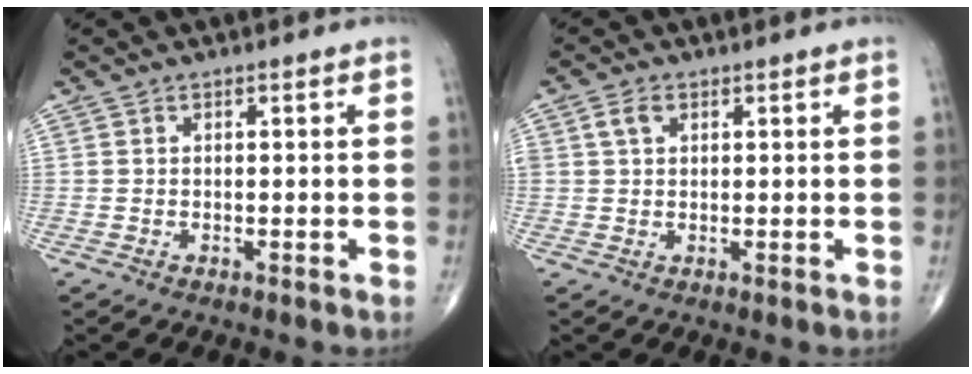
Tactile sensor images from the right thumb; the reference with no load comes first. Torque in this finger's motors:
{"motor_torque": [0.62, 0.77, 0.33, 0.19, 0.02]}